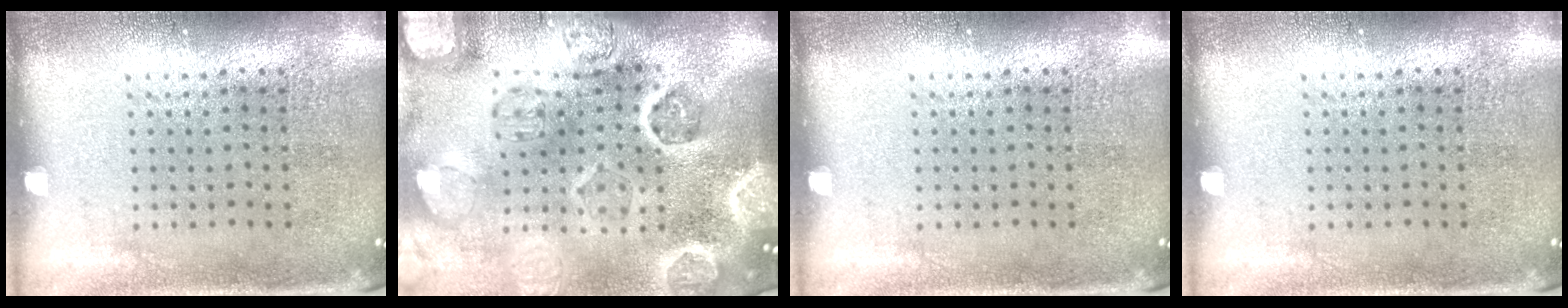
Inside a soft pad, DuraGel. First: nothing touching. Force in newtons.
{"total": 5.1, "press": 4.4, "slide": 2.5}
{"total": 0.0}
{"total": 0.0}